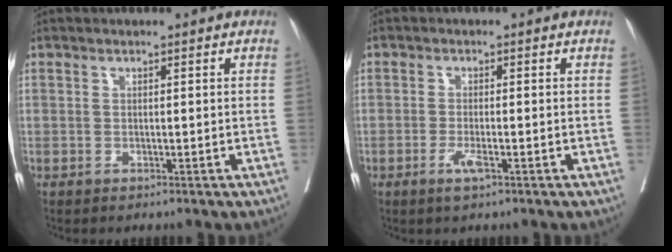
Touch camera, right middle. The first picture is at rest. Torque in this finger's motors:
{"motor_torque": [0.51, -0.34, 0.22, 0.07]}